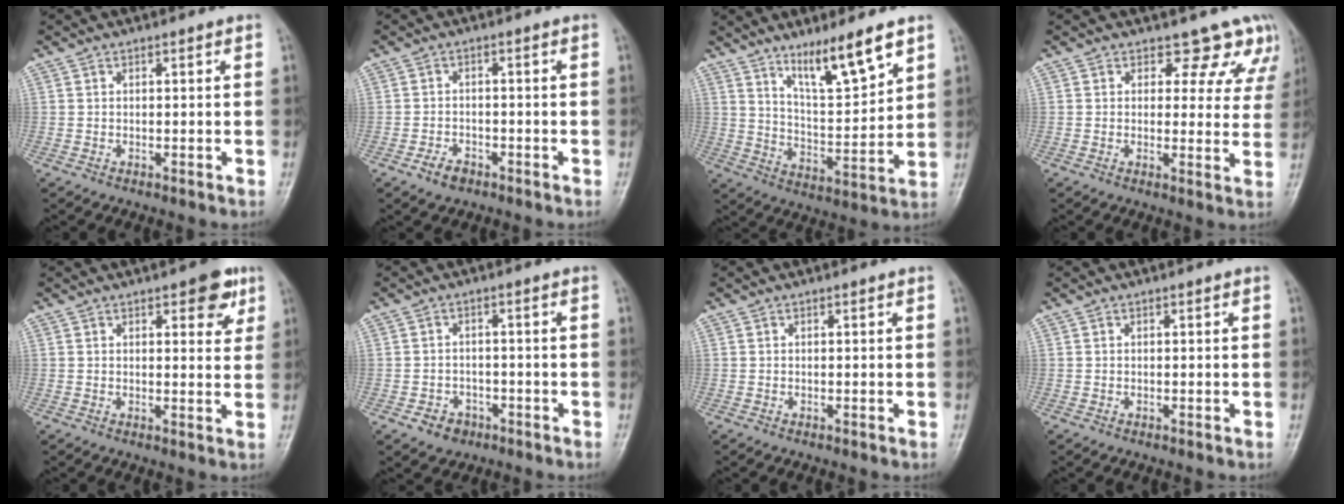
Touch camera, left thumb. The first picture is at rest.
{"total": 3.0, "force": [-1.9, 1.9, 1.5], "torque": [-0.023, 0.011, -0.030]}
{"total": 11.6, "force": [8.0, 2.1, 8.1], "torque": [-0.131, -0.056, 0.149]}
{"total": 8.0, "force": [6.5, 4.5, 1.2], "torque": [0.039, -0.032, 0.052]}
{"total": 5.9, "force": [3.1, 2.5, 4.3], "torque": [-0.033, -0.013, 0.032]}
{"total": 3.8, "force": [-2.0, 3.1, 1.1], "torque": [0.000, 0.015, -0.027]}
{"total": 0.0}
{"total": 0.0}